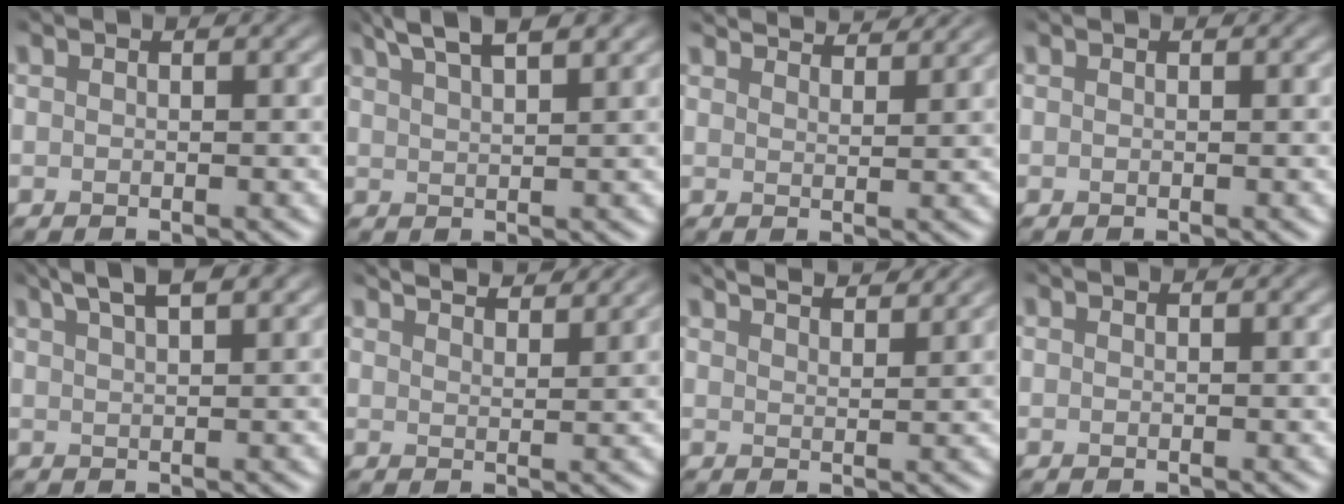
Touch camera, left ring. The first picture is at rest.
{"total": 5.7, "force": [4.1, 1.6, 3.6], "torque": [-0.044, 0.029, 0.044]}
{"total": 4.6, "force": [4.3, 0.7, 1.5], "torque": [-0.014, 0.007, 0.046]}
{"total": 0.0}
{"total": 4.8, "force": [3.2, 1.4, 3.3], "torque": [-0.032, 0.020, 0.029]}
{"total": 5.3, "force": [4.7, 1.1, 2.1], "torque": [-0.018, 0.019, 0.043]}
{"total": 5.7, "force": [4.9, 1.4, 2.6], "torque": [-0.019, 0.027, 0.039]}
{"total": 0.0}